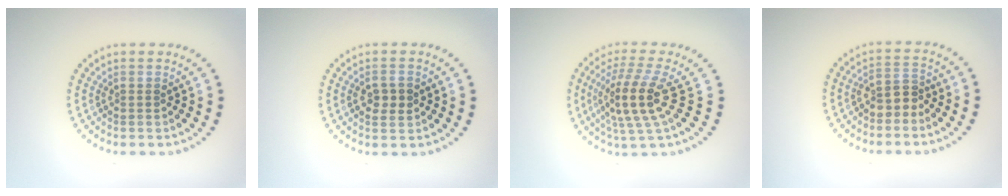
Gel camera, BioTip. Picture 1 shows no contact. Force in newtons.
{"total": 2.2, "press": 2.2, "slide": 0.2}
{"total": 4.6, "press": 3.8, "slide": 2.6}
{"total": 2.1, "press": 1.9, "slide": 0.9}